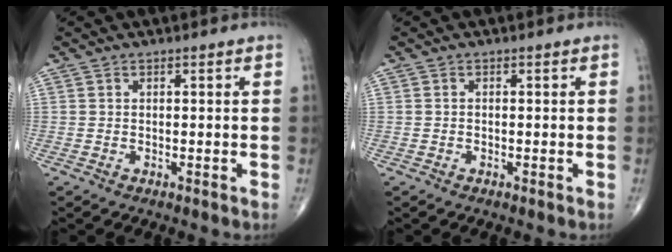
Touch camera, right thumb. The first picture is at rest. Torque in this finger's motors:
{"motor_torque": [0.01, 0.12, -0.35, 0.06, 0.02]}